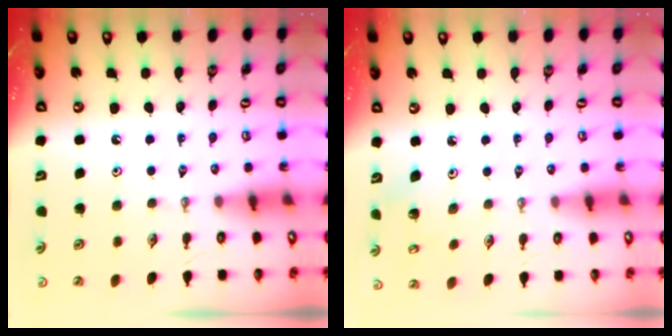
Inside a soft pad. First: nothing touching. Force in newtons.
{"total": 3.9, "press": 3.7, "slide": 1.4}